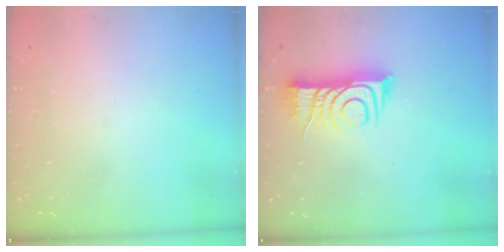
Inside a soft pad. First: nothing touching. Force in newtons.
{"total": 10.9, "press": 10.9, "slide": 0.2}